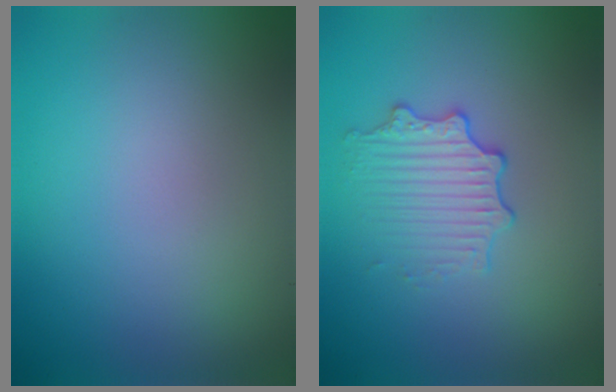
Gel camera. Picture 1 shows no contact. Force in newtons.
{"total": 3.0, "press": 2.7, "slide": 1.1}